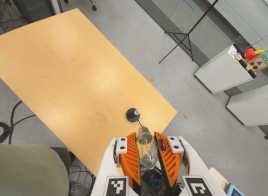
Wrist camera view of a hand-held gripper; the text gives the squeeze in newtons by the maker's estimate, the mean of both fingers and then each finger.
{"total": 20.1, "left": 21.7, "right": 18.5}